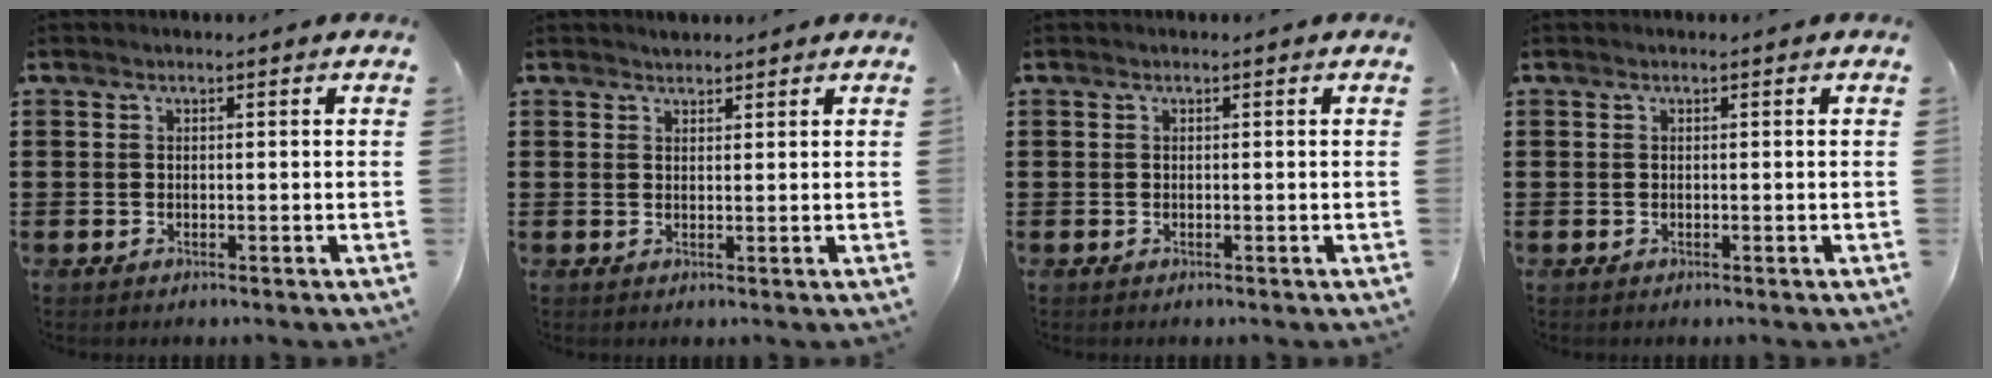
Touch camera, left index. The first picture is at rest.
{"total": 1.4, "force": [1.3, 0.4, 0.0], "torque": [-0.003, 0.000, 0.026]}
{"total": 0.0}
{"total": 0.0}